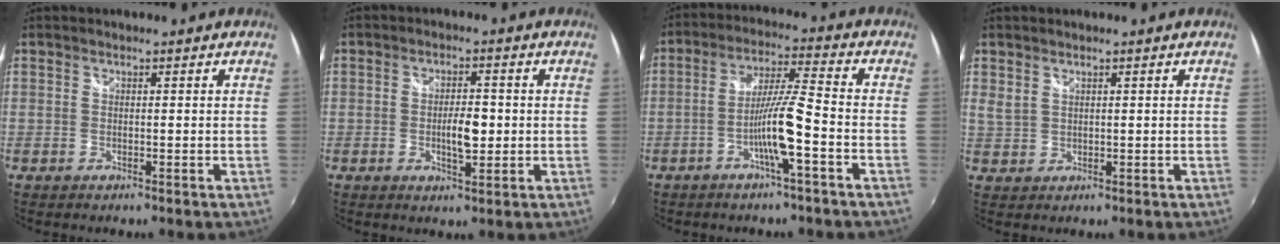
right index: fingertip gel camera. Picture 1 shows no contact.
{"total": 5.4, "force": [-0.6, 2.1, 4.9], "torque": [-0.086, -0.003, -0.008]}
{"total": 8.9, "force": [-3.8, -0.5, 8.0], "torque": [-0.157, 0.002, -0.071]}
{"total": 2.0, "force": [1.4, 1.1, 0.9], "torque": [-0.018, -0.003, 0.028]}